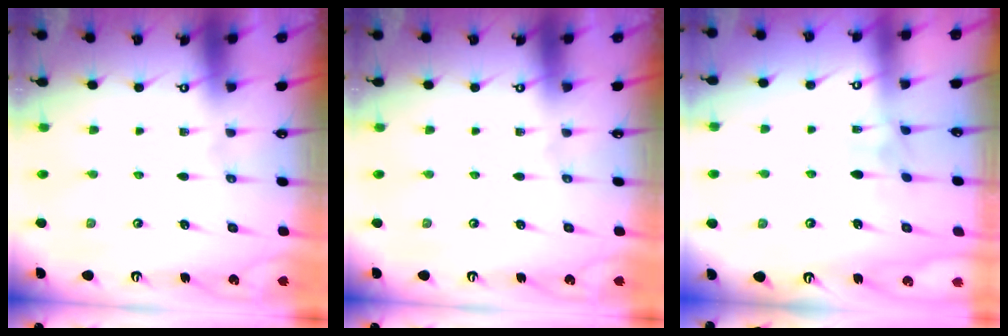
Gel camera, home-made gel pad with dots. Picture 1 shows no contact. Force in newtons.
{"total": 0.0}
{"total": 2.4, "press": 2.3, "slide": 0.7}